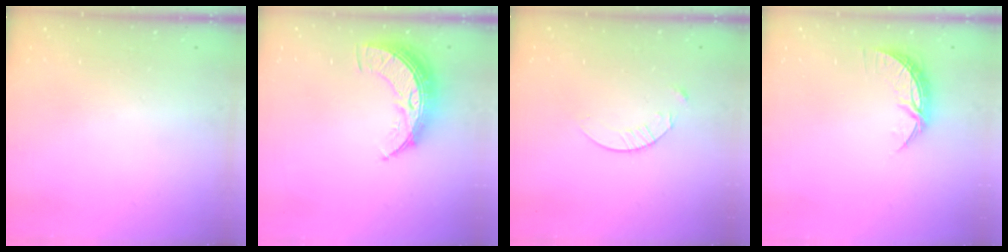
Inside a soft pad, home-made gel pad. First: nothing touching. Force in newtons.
{"total": 9.4, "press": 9.4, "slide": 0.7}
{"total": 4.8, "press": 4.8, "slide": 0.6}
{"total": 7.2, "press": 7.2, "slide": 0.4}